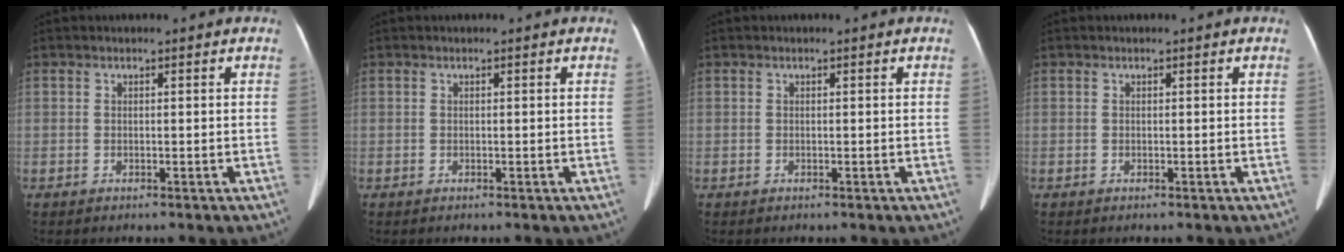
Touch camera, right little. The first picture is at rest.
{"total": 0.0}
{"total": 0.0}
{"total": 0.0}